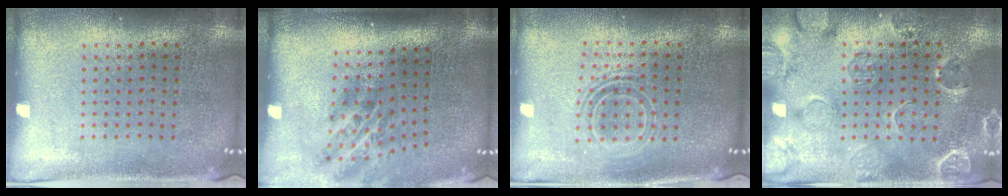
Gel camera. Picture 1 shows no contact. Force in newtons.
{"total": 2.0, "press": 1.3, "slide": 1.5}
{"total": 1.7, "press": 1.3, "slide": 1.1}
{"total": 2.5, "press": 2.0, "slide": 1.5}